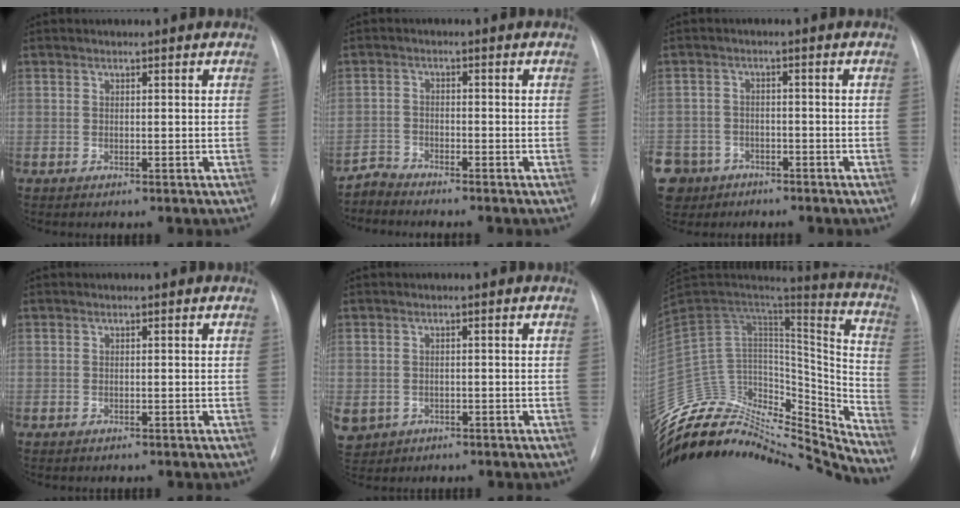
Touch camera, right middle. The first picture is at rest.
{"total": 2.6, "force": [-2.5, -0.3, -0.7], "torque": [0.015, -0.017, -0.048]}
{"total": 12.5, "force": [-7.2, 9.7, 3.2], "torque": [-0.123, -0.006, -0.111]}
{"total": 0.0}
{"total": 7.6, "force": [-3.1, 6.4, 2.5], "torque": [-0.081, -0.002, -0.036]}
{"total": 34.6, "force": [-32.2, 8.9, 9.0], "torque": [-0.149, 0.016, -0.479]}